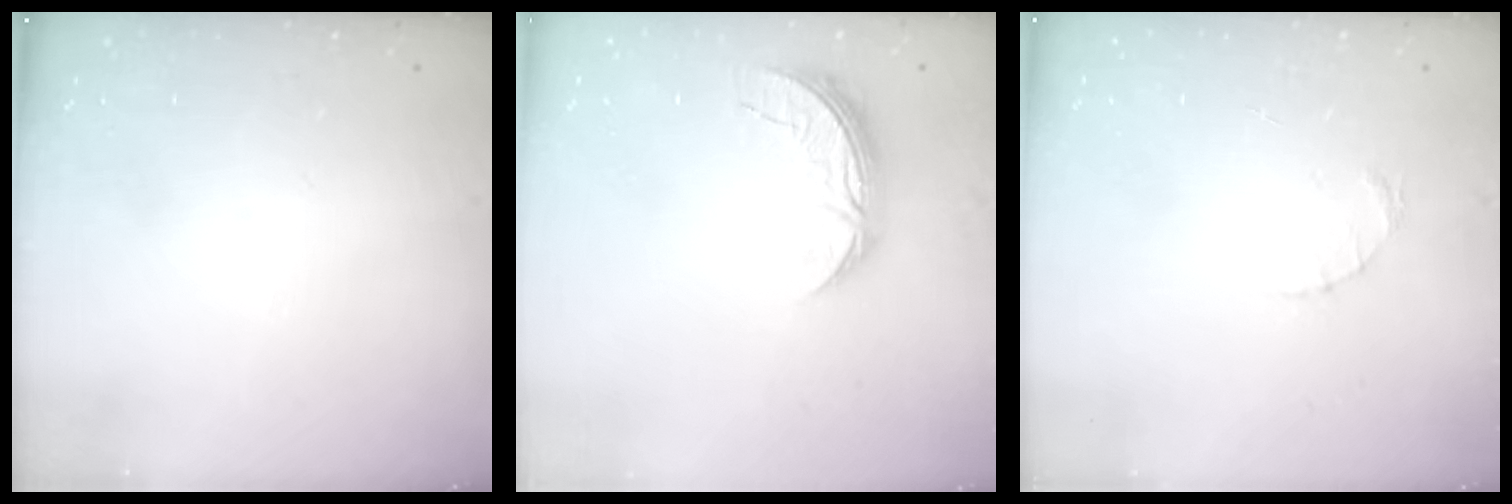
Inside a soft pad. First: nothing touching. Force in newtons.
{"total": 7.2, "press": 7.1, "slide": 0.5}
{"total": 1.6, "press": 1.5, "slide": 0.3}